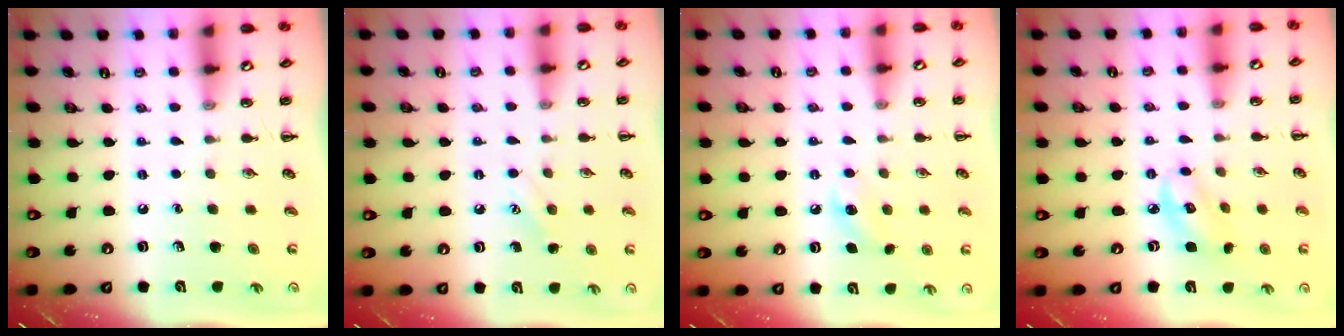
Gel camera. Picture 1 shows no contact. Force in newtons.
{"total": 6.7, "press": 6.4, "slide": 1.8}
{"total": 7.7, "press": 7.4, "slide": 1.9}
{"total": 6.0, "press": 6.0, "slide": 0.1}